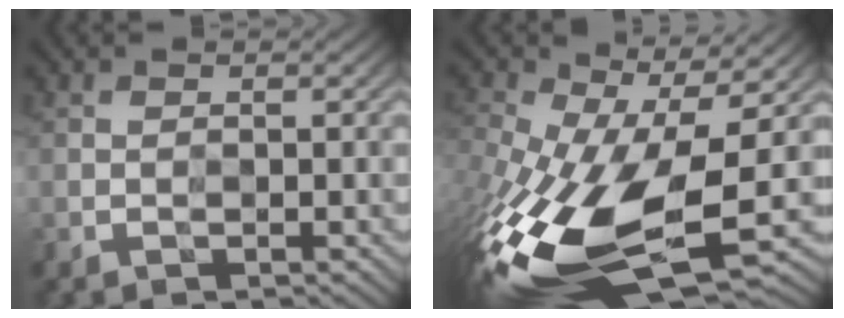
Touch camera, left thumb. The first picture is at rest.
{"total": 17.2, "force": [-4.5, 8.5, 14.2], "torque": [-0.320, -0.053, -0.068]}